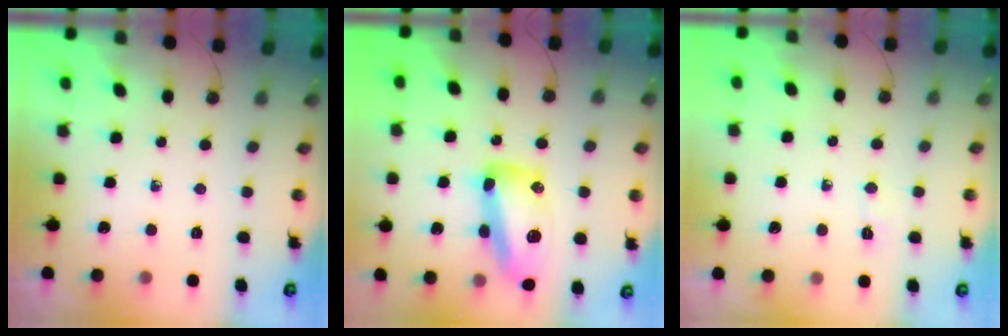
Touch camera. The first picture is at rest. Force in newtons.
{"total": 17.7, "press": 16.6, "slide": 6.0}
{"total": 2.8, "press": 2.8, "slide": 0.4}